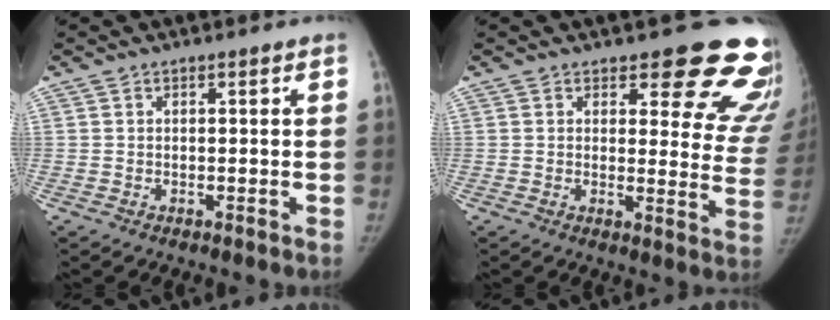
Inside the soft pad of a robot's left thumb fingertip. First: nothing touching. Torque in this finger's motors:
{"motor_torque": [0.98, 0.47, 1.21, -0.77, 0.12]}